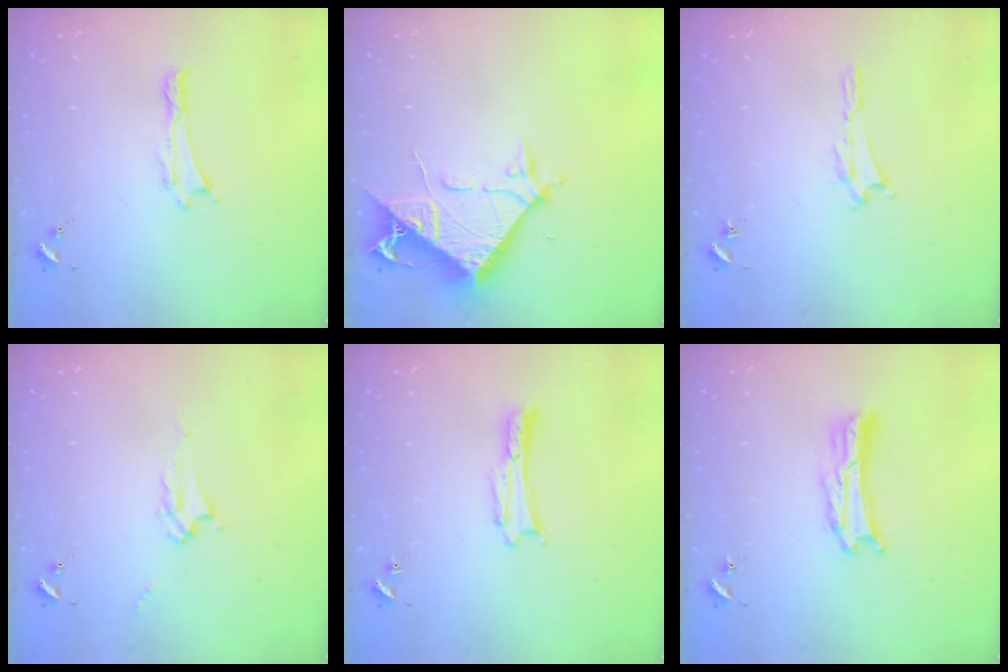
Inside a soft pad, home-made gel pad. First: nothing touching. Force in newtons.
{"total": 7.0, "press": 6.9, "slide": 1.0}
{"total": 0.0}
{"total": 2.2, "press": 2.2, "slide": 0.1}
{"total": 0.0}
{"total": 3.4, "press": 3.4, "slide": 0.4}